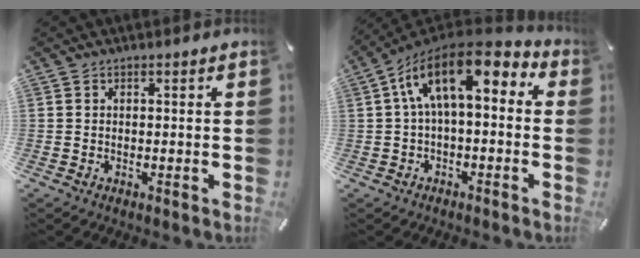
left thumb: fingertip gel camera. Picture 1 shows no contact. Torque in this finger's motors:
{"motor_torque": [1.30, 1.35, 2.13, -0.64, 0.32]}